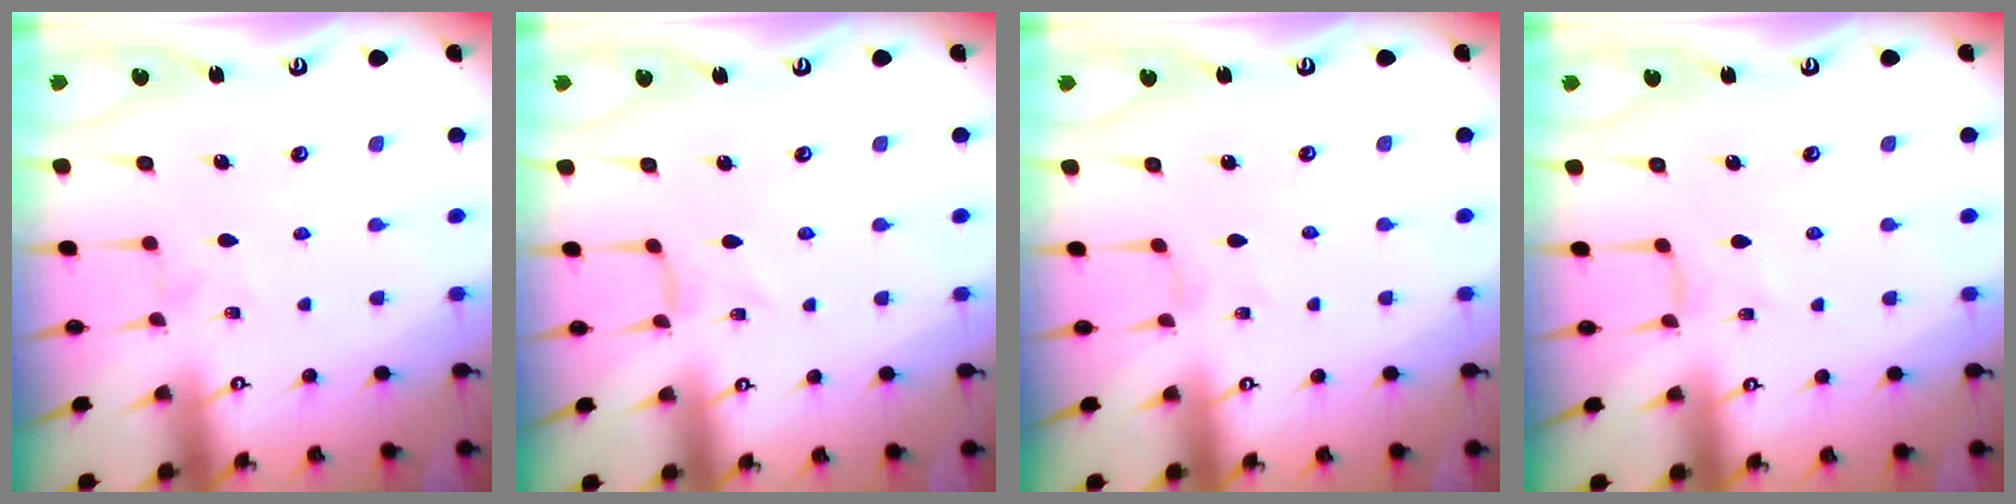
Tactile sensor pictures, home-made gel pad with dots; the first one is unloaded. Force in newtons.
{"total": 0.0}
{"total": 1.1, "press": 1.0, "slide": 0.2}
{"total": 1.2, "press": 1.2, "slide": 0.0}